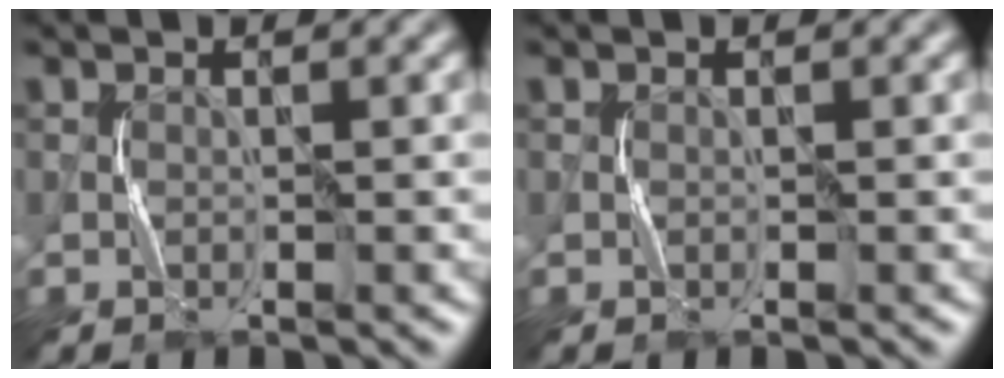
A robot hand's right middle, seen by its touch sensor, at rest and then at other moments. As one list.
[{"total": 0.0}]